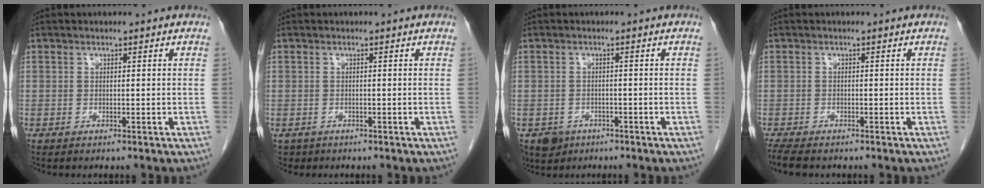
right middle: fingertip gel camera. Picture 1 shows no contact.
{"total": 1.6, "force": [-1.0, 1.2, 0.2], "torque": [-0.011, 0.000, -0.014]}
{"total": 3.9, "force": [-2.5, 3.0, 0.7], "torque": [-0.010, 0.003, -0.036]}
{"total": 4.3, "force": [-3.6, 1.1, 2.2], "torque": [-0.042, -0.012, -0.056]}